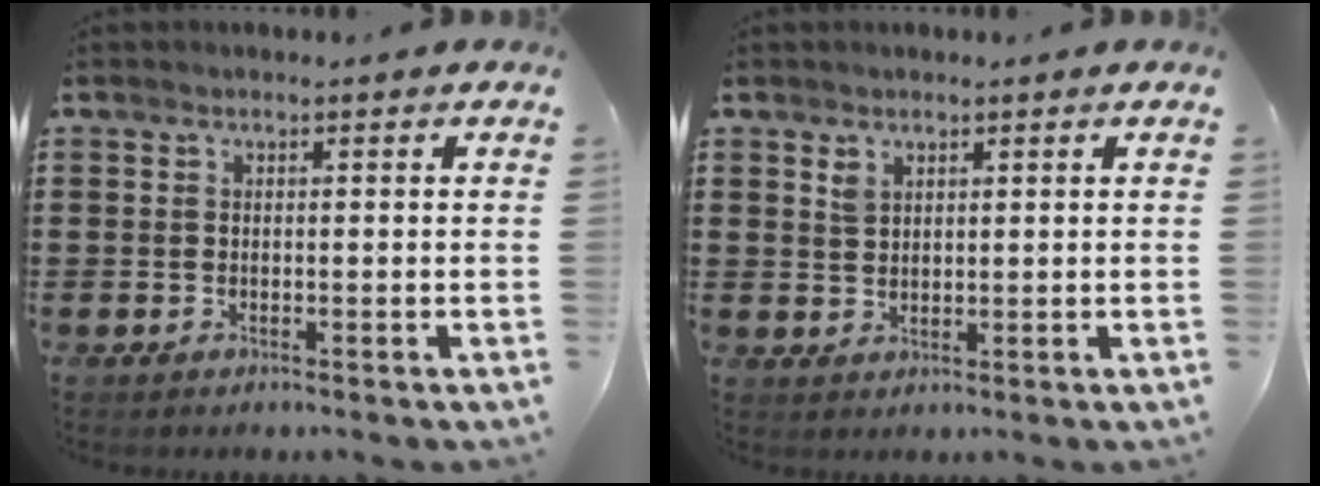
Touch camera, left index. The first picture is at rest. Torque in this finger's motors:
{"motor_torque": [0.08, 0.05, 0.00, 0.03]}